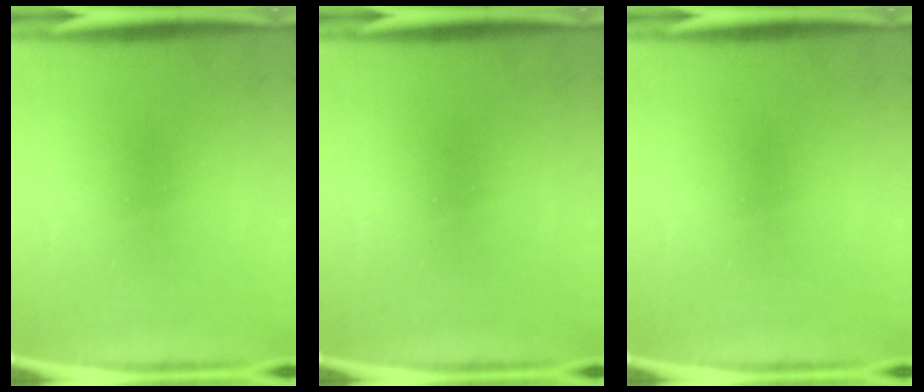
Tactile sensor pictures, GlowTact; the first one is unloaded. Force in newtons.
{"total": 0.0}
{"total": 0.0}